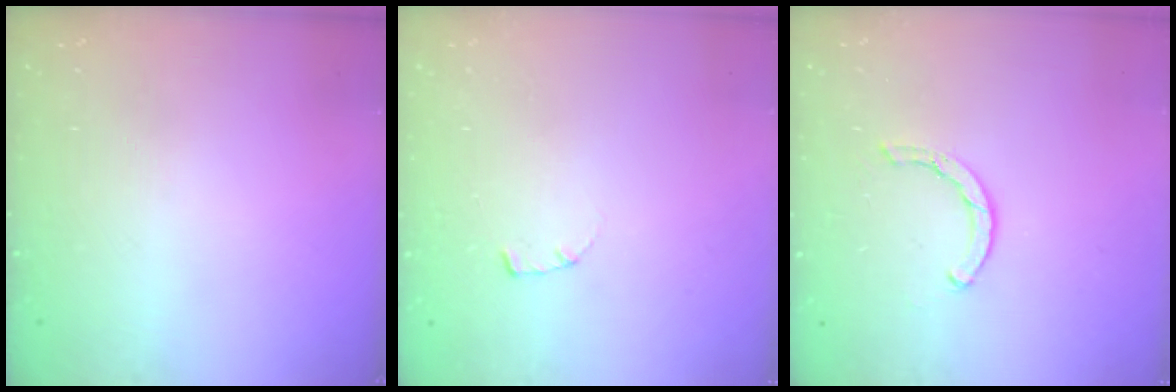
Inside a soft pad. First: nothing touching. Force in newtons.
{"total": 1.7, "press": 1.7, "slide": 0.2}
{"total": 1.6, "press": 1.6, "slide": 0.1}